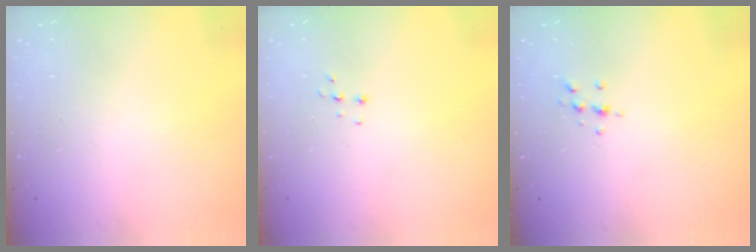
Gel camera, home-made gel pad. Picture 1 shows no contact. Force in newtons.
{"total": 3.7, "press": 3.7, "slide": 0.3}
{"total": 5.4, "press": 5.4, "slide": 0.7}